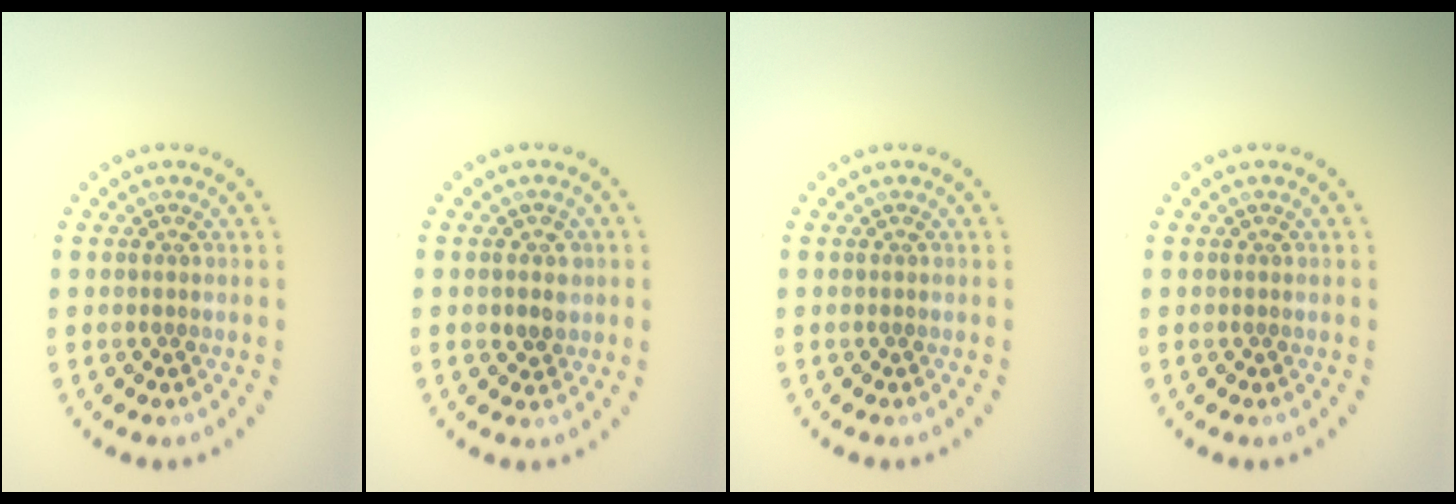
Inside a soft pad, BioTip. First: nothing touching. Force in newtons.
{"total": 1.3, "press": 1.3, "slide": 0.4}
{"total": 0.0}
{"total": 0.0}